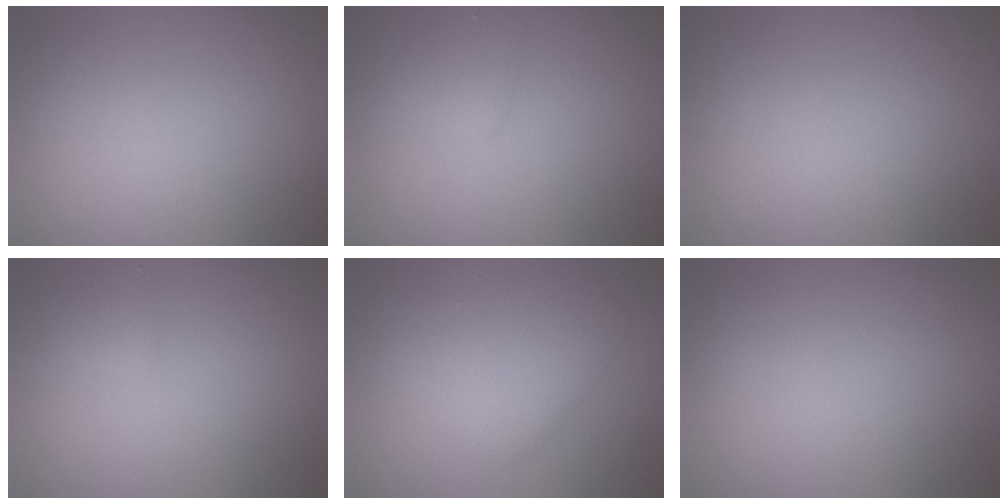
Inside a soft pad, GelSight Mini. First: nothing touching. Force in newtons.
{"total": 1.4, "press": 1.4, "slide": 0.1}
{"total": 0.0}
{"total": 0.7, "press": 0.7, "slide": 0.0}
{"total": 3.5, "press": 3.5, "slide": 0.3}
{"total": 0.0}